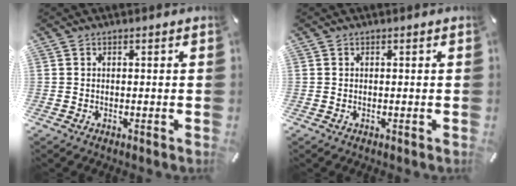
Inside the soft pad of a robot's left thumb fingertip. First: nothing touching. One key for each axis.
{"total": 0.0}